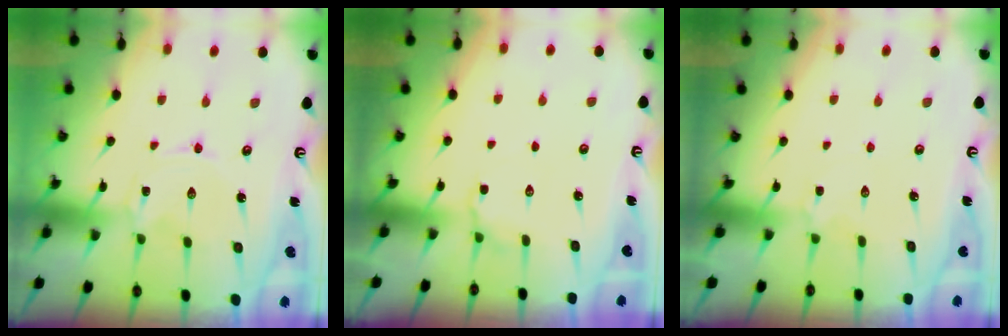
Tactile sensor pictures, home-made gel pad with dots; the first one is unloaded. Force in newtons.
{"total": 5.2, "press": 4.8, "slide": 2.0}
{"total": 2.8, "press": 2.7, "slide": 0.6}